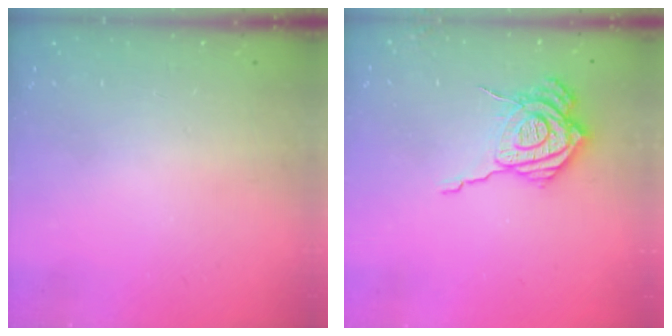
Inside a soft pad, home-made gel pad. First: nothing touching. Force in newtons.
{"total": 15.0, "press": 14.8, "slide": 1.8}